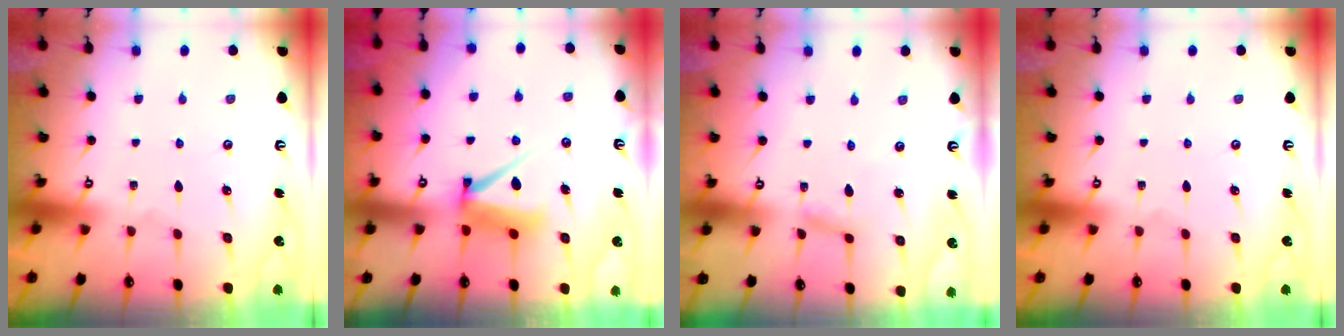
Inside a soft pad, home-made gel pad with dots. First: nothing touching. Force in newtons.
{"total": 8.3, "press": 8.3, "slide": 0.9}
{"total": 3.4, "press": 3.4, "slide": 0.3}
{"total": 0.0}